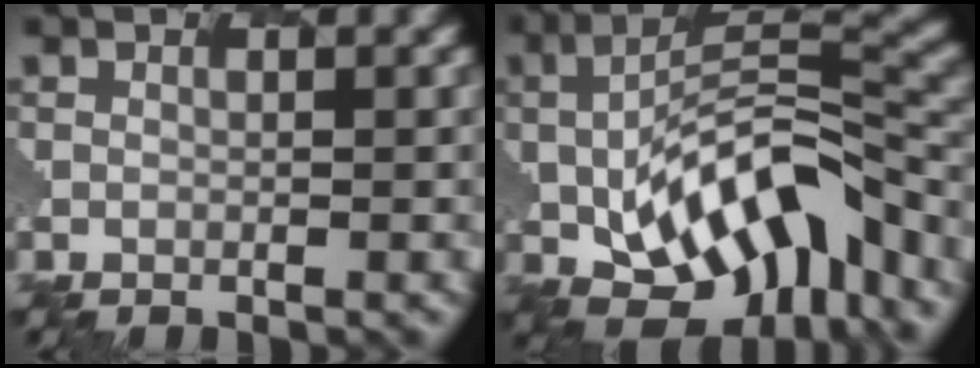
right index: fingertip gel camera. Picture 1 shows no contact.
{"total": 12.0, "force": [-3.2, 6.0, 9.9], "torque": [-0.173, 0.000, -0.050]}